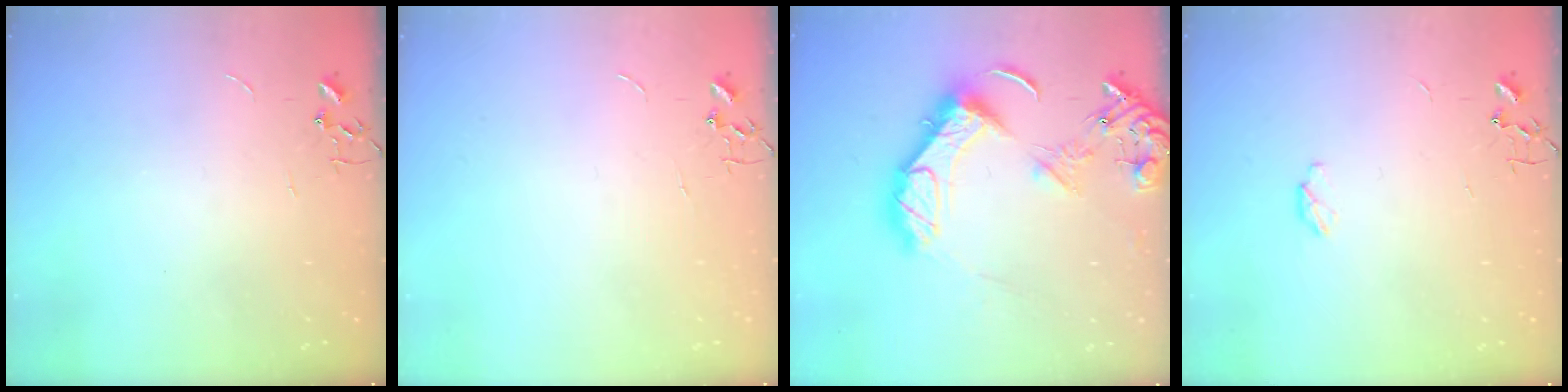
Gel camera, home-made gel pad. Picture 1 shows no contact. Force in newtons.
{"total": 0.0}
{"total": 16.8, "press": 16.6, "slide": 2.3}
{"total": 3.8, "press": 3.8, "slide": 0.6}